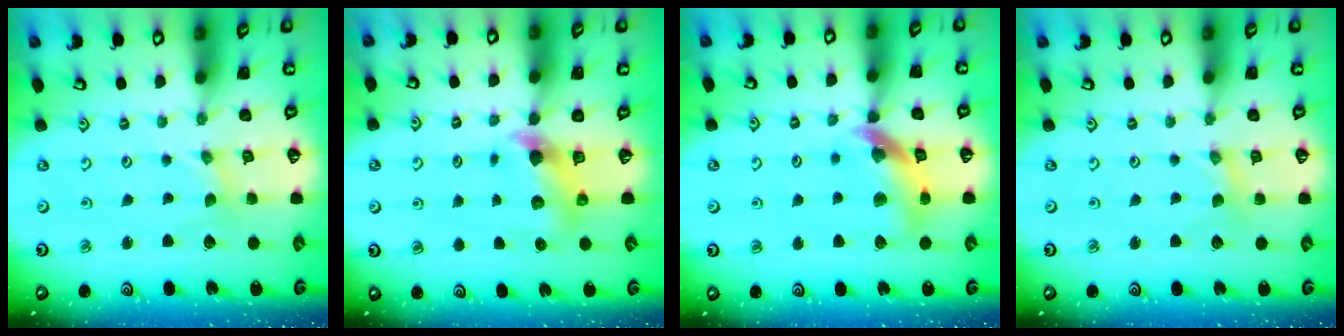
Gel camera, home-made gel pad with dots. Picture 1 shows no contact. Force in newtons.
{"total": 6.6, "press": 6.6, "slide": 0.2}
{"total": 13.0, "press": 12.9, "slide": 1.8}
{"total": 2.1, "press": 2.1, "slide": 0.4}